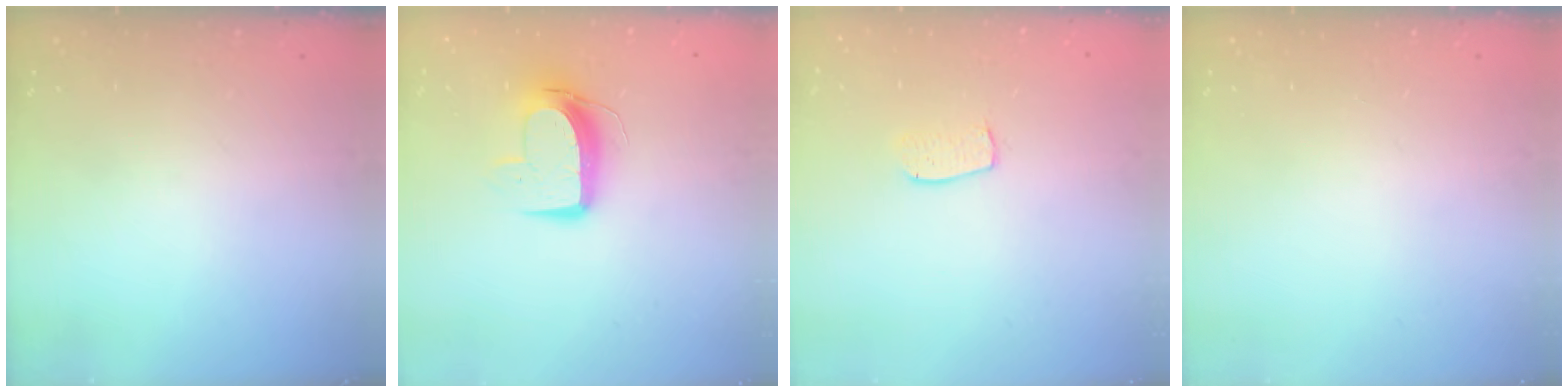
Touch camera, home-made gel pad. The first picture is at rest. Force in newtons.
{"total": 10.6, "press": 10.6, "slide": 0.9}
{"total": 5.5, "press": 5.5, "slide": 0.3}
{"total": 0.0}